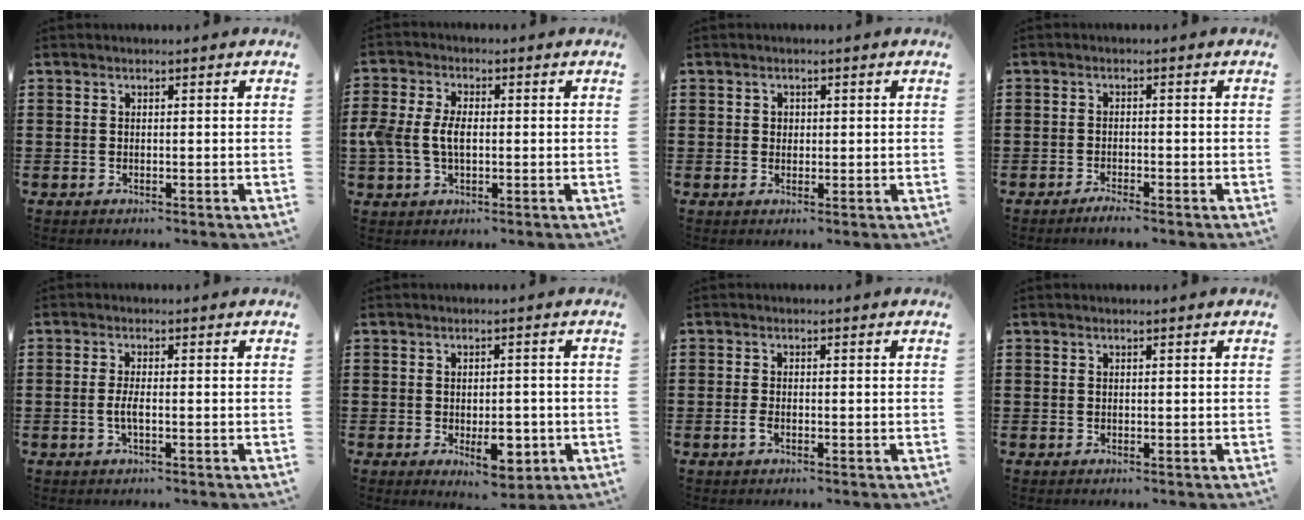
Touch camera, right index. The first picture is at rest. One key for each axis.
{"total": 5.2, "fx": -0.4, "fy": 3.2, "fz": 4.1, "tx": -0.108, "ty": 0.000, "tz": -0.017}
{"total": 1.0, "fx": 0.3, "fy": 0.9, "fz": 0.2, "tx": -0.007, "ty": 0.007, "tz": 0.005}
{"total": 1.5, "fx": -1.4, "fy": 0.1, "fz": 0.5, "tx": -0.011, "ty": 0.000, "tz": -0.026}
{"total": 2.7, "fx": -0.7, "fy": 0.5, "fz": 2.5, "tx": -0.060, "ty": -0.006, "tz": -0.017}
{"total": 6.7, "fx": -2.2, "fy": 3.5, "fz": 5.3, "tx": -0.068, "ty": 0.001, "tz": -0.035}
{"total": 1.3, "fx": -0.6, "fy": 0.6, "fz": 1.0, "tx": -0.037, "ty": -0.004, "tz": -0.017}
{"total": 0.0}